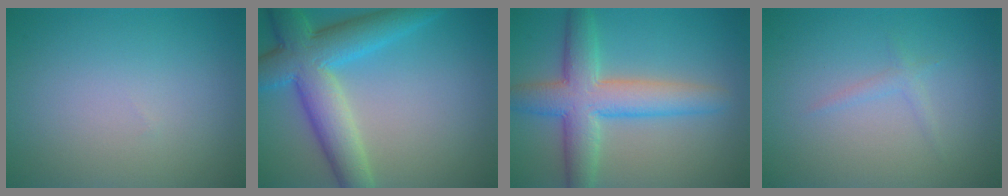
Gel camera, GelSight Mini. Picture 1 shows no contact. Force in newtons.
{"total": 8.2, "press": 8.1, "slide": 0.6}
{"total": 6.8, "press": 6.8, "slide": 0.3}
{"total": 0.9, "press": 0.9, "slide": 0.1}